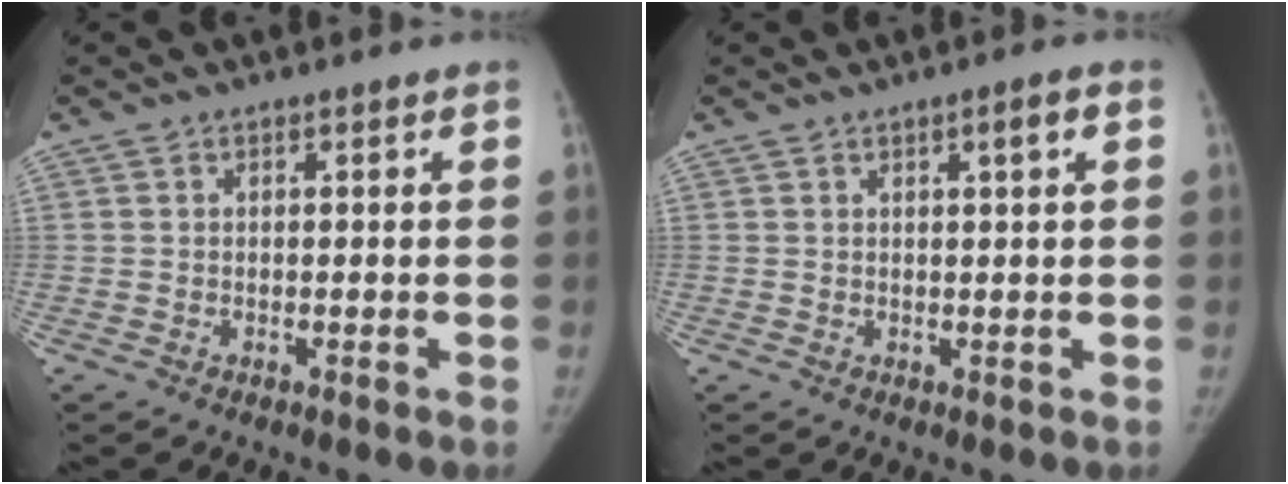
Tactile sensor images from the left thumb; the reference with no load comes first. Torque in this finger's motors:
{"motor_torque": [0.23, 0.32, 0.30, -0.46, 0.07]}